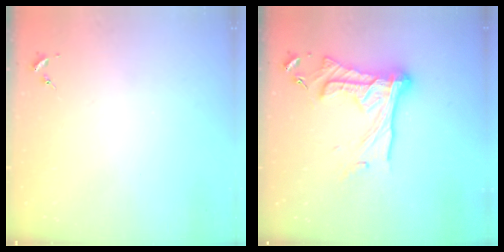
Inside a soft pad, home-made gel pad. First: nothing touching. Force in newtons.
{"total": 21.0, "press": 20.9, "slide": 1.9}